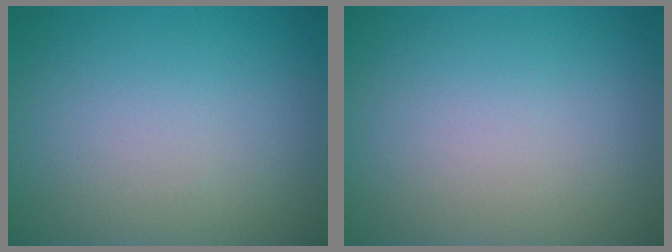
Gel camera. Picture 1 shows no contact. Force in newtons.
{"total": 0.0}